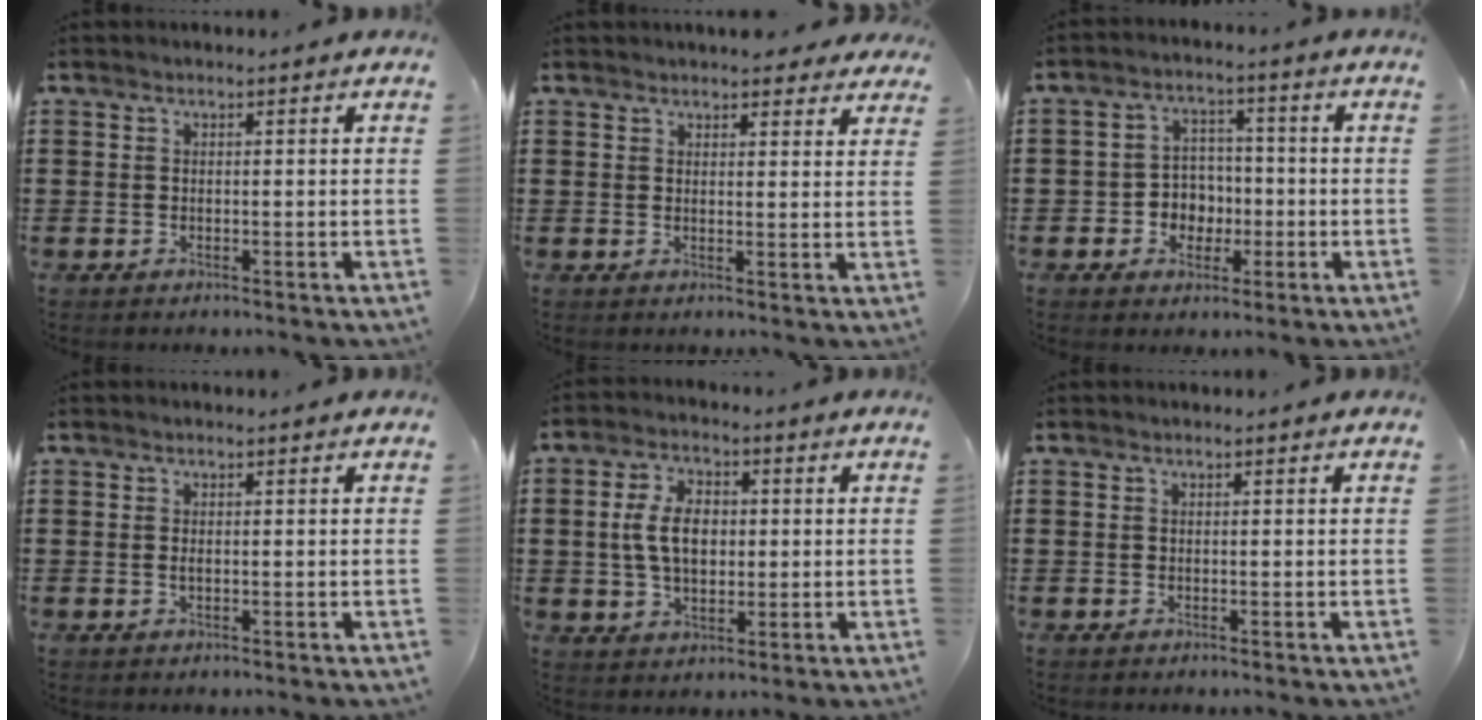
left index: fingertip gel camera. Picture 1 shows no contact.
{"total": 3.2, "force": [2.9, 1.0, 0.8], "torque": [-0.015, -0.003, 0.053]}
{"total": 4.8, "force": [-1.5, 4.3, 1.3], "torque": [-0.038, 0.013, -0.030]}
{"total": 0.6, "force": [0.0, 0.2, 0.5], "torque": [-0.012, -0.002, 0.000]}
{"total": 7.1, "force": [0.5, 4.2, 5.6], "torque": [-0.126, 0.006, -0.001]}
{"total": 0.0}